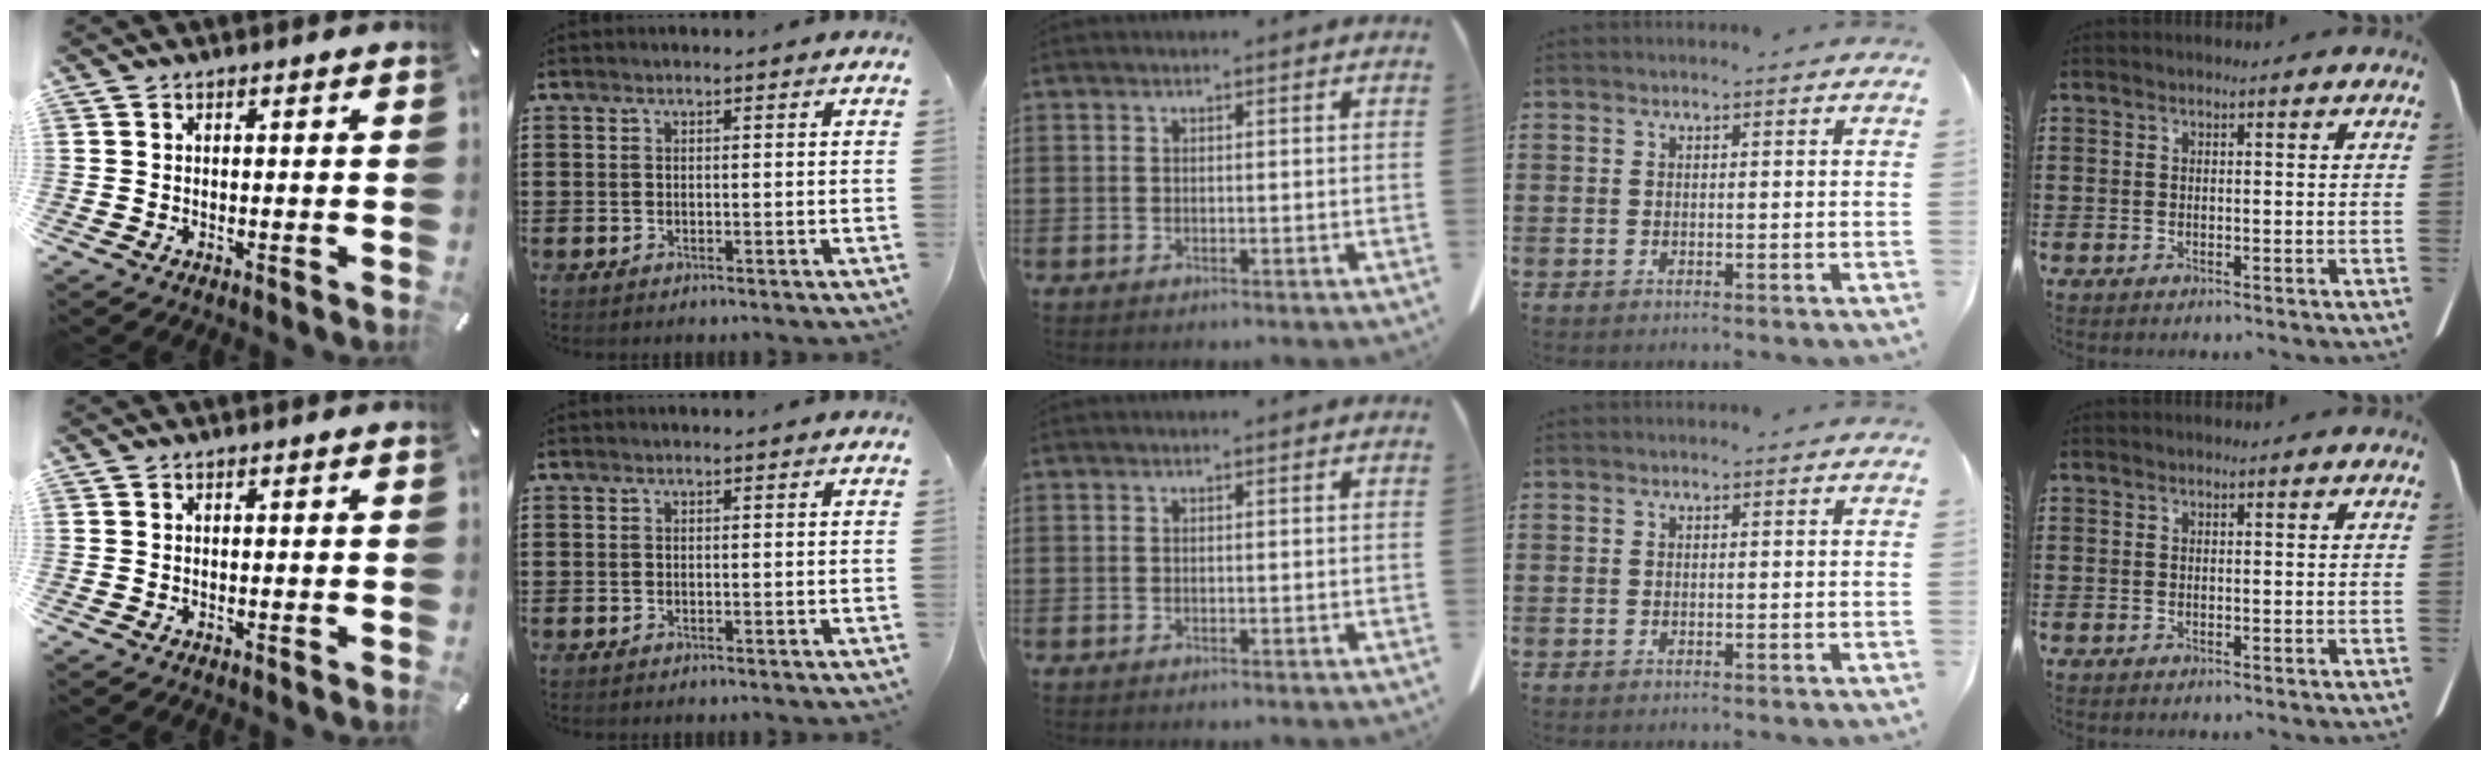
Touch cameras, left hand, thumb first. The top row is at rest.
{}